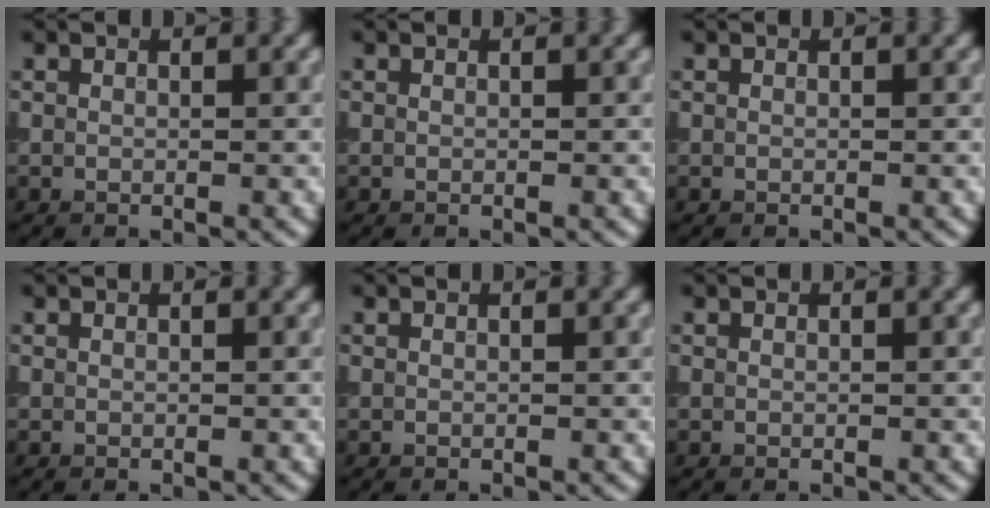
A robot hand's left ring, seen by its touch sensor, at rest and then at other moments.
{"total": 0.0}
{"total": 0.0}
{"total": 0.0}
{"total": 0.0}
{"total": 0.0}